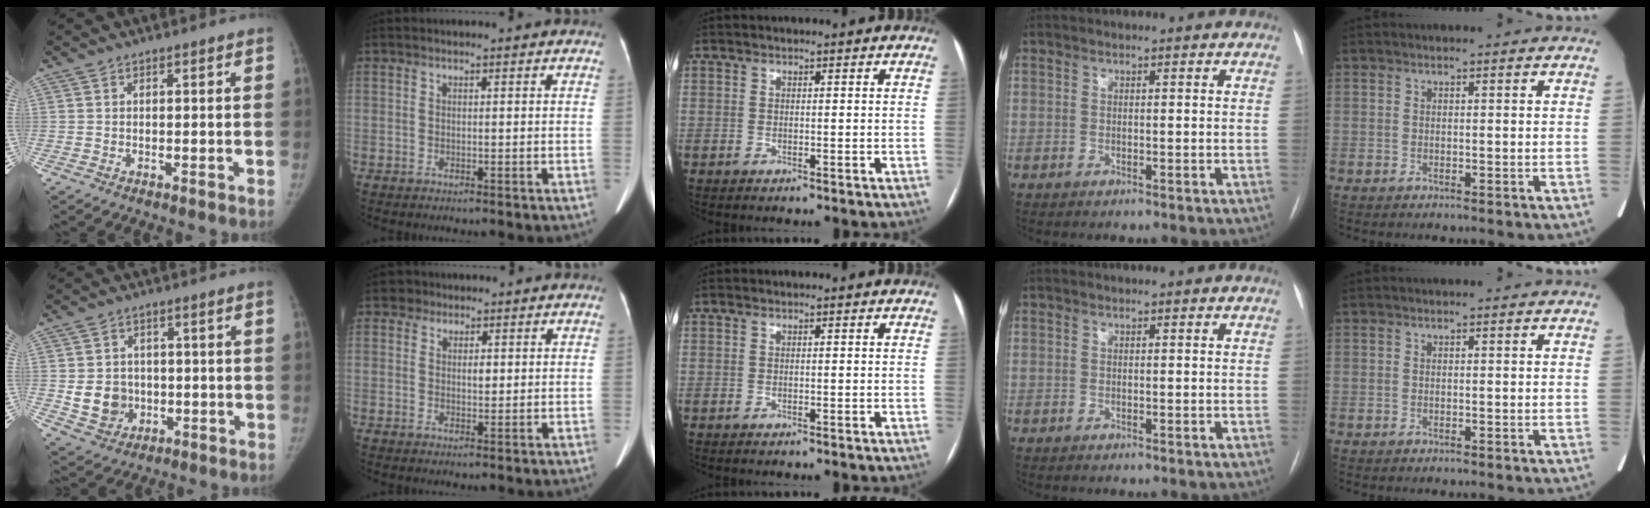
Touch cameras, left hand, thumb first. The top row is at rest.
{"thumb": {"total": 7.1, "force": [-0.7, 6.3, 3.2], "torque": [-0.020, 0.005, 0.002]}, "index": {"total": 3.1, "force": [1.3, 2.6, 1.2], "torque": [-0.018, 0.004, 0.020]}}